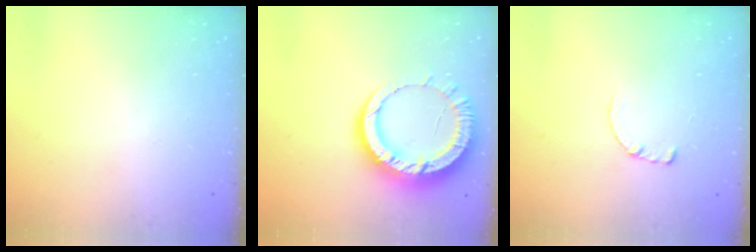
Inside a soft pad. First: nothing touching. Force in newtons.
{"total": 14.2, "press": 14.1, "slide": 1.5}
{"total": 0.7, "press": 0.7, "slide": 0.2}